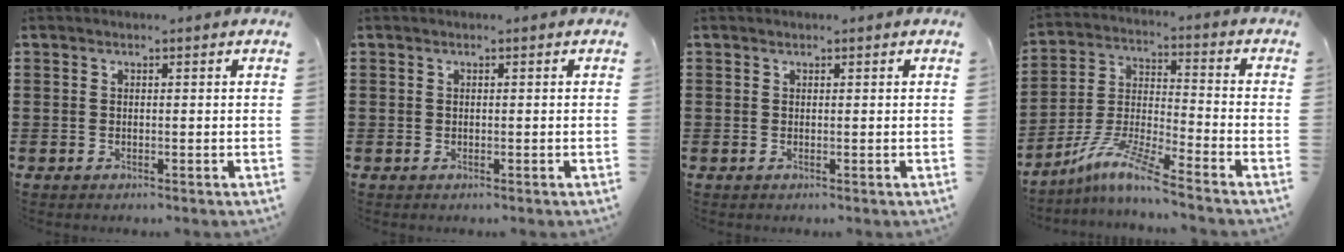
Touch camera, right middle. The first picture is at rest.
{"total": 0.0}
{"total": 0.0}
{"total": 9.4, "force": [-7.9, 0.0, 5.0], "torque": [-0.114, -0.005, -0.161]}